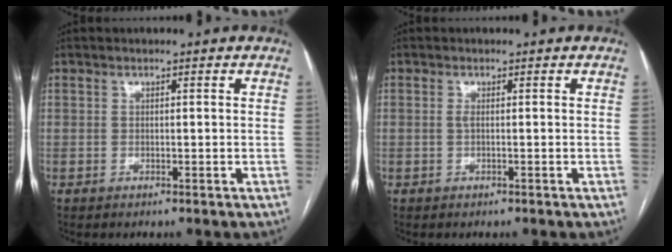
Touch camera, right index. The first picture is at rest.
{"total": 0.6, "force": [0.0, 0.1, 0.6], "torque": [-0.015, -0.001, -0.002]}